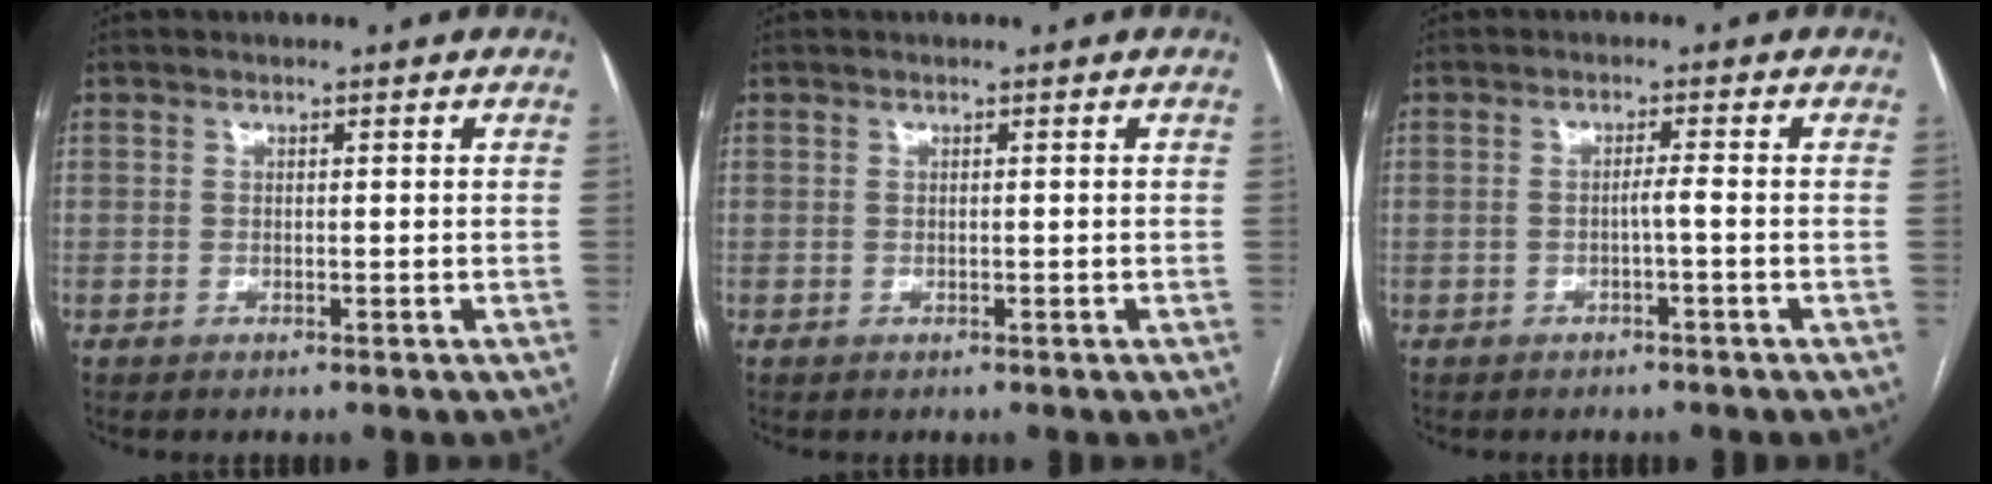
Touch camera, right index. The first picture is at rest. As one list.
[{"total": 0.0}, {"total": 1.5, "force": [-0.6, -0.2, 1.4], "torque": [-0.022, 0.002, -0.011]}]